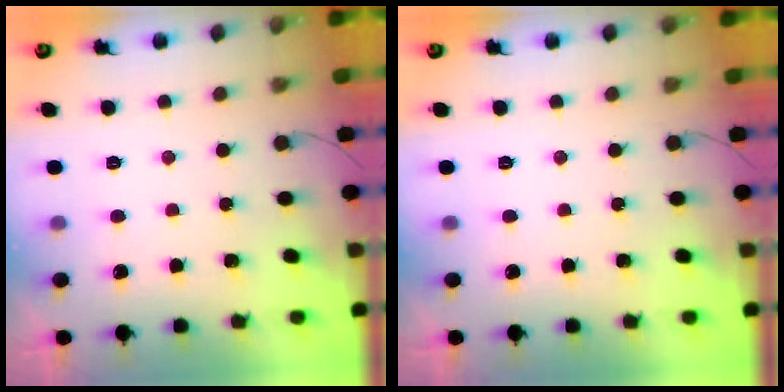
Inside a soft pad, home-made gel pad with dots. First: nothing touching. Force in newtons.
{"total": 0.0}